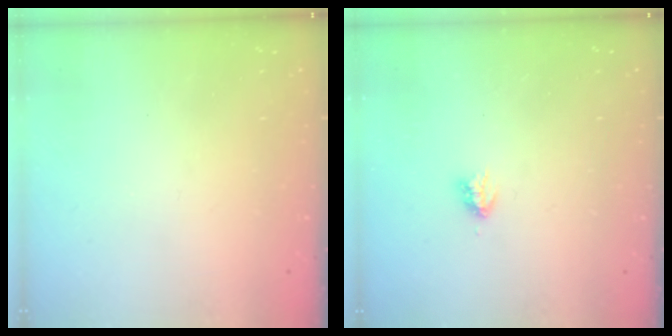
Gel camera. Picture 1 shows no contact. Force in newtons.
{"total": 2.9, "press": 2.9, "slide": 0.5}